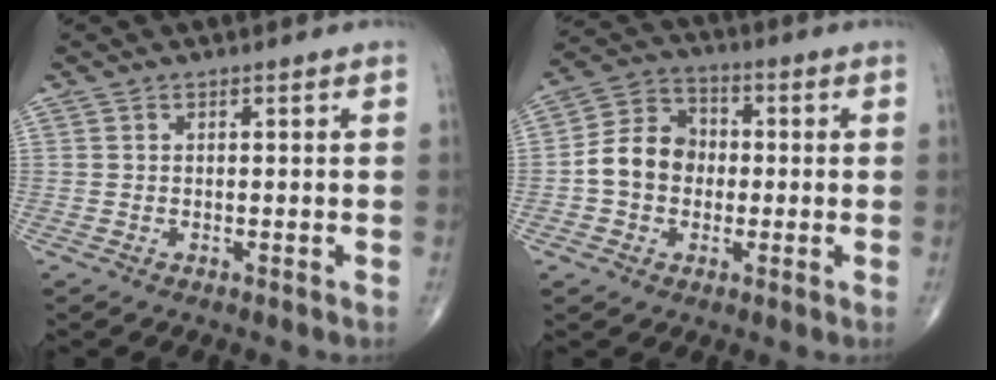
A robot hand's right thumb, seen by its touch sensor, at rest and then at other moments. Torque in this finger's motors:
{"motor_torque": [1.50, 1.47, 0.58, -0.46, 0.07]}